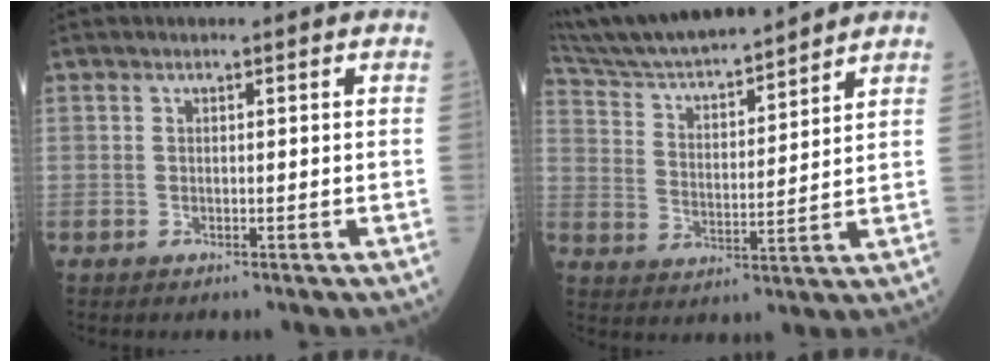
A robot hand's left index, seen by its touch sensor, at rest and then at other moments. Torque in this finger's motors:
{"motor_torque": [0.17, -0.71, 0.31, 0.10]}